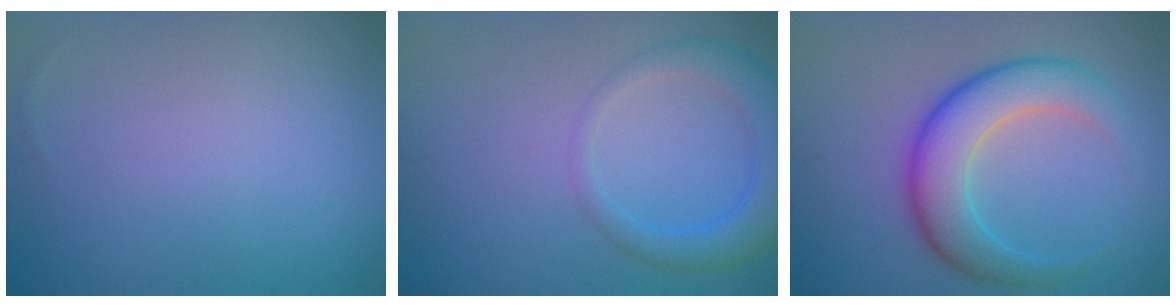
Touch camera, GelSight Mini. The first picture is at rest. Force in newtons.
{"total": 4.2, "press": 4.2, "slide": 0.4}
{"total": 6.7, "press": 6.7, "slide": 0.0}